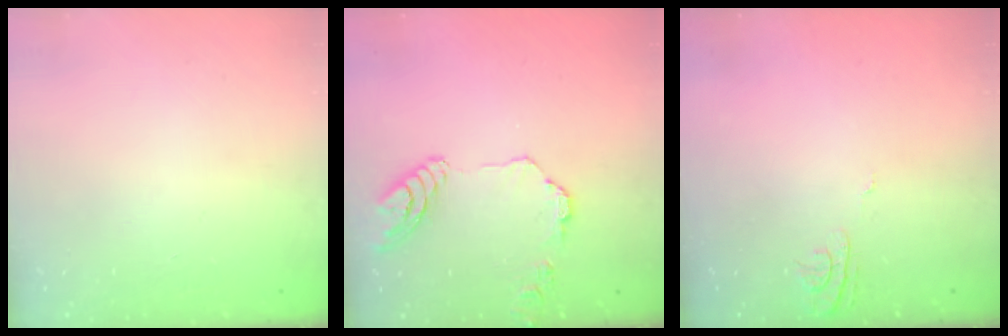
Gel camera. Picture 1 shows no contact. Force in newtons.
{"total": 11.4, "press": 11.4, "slide": 0.9}
{"total": 6.0, "press": 6.0, "slide": 0.7}